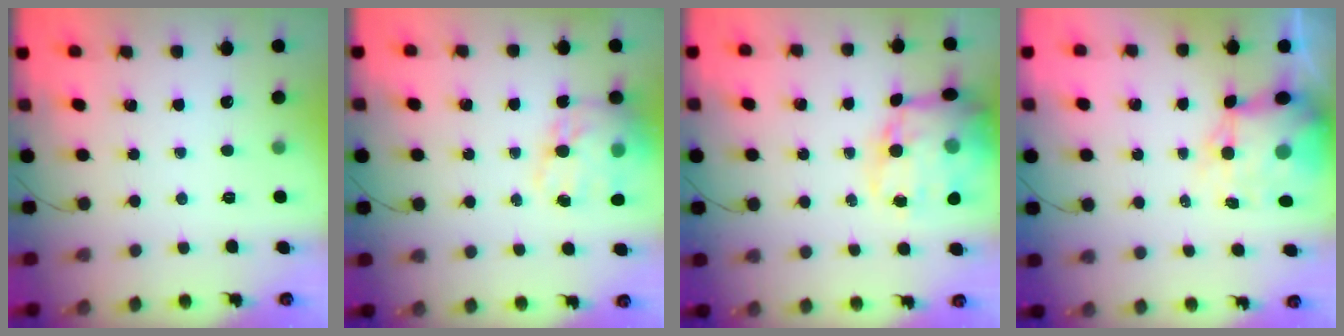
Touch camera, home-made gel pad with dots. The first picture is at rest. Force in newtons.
{"total": 16.7, "press": 16.2, "slide": 4.0}
{"total": 19.5, "press": 19.0, "slide": 4.4}
{"total": 10.8, "press": 10.4, "slide": 2.9}